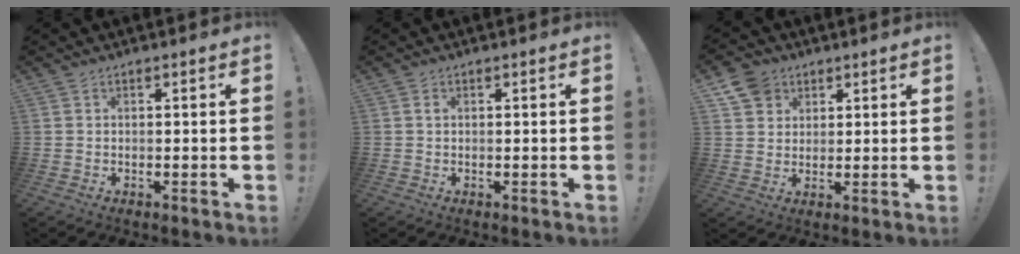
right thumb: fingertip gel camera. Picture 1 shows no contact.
{"total": 0.6, "force": [0.2, 0.2, 0.5], "torque": [-0.012, 0.004, 0.004]}
{"total": 7.3, "force": [4.1, 5.7, 1.8], "torque": [-0.026, -0.022, 0.081]}